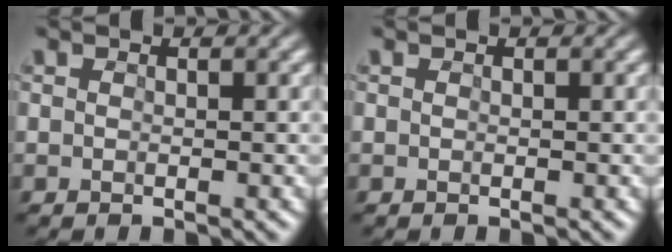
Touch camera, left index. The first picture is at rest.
{"total": 0.0}